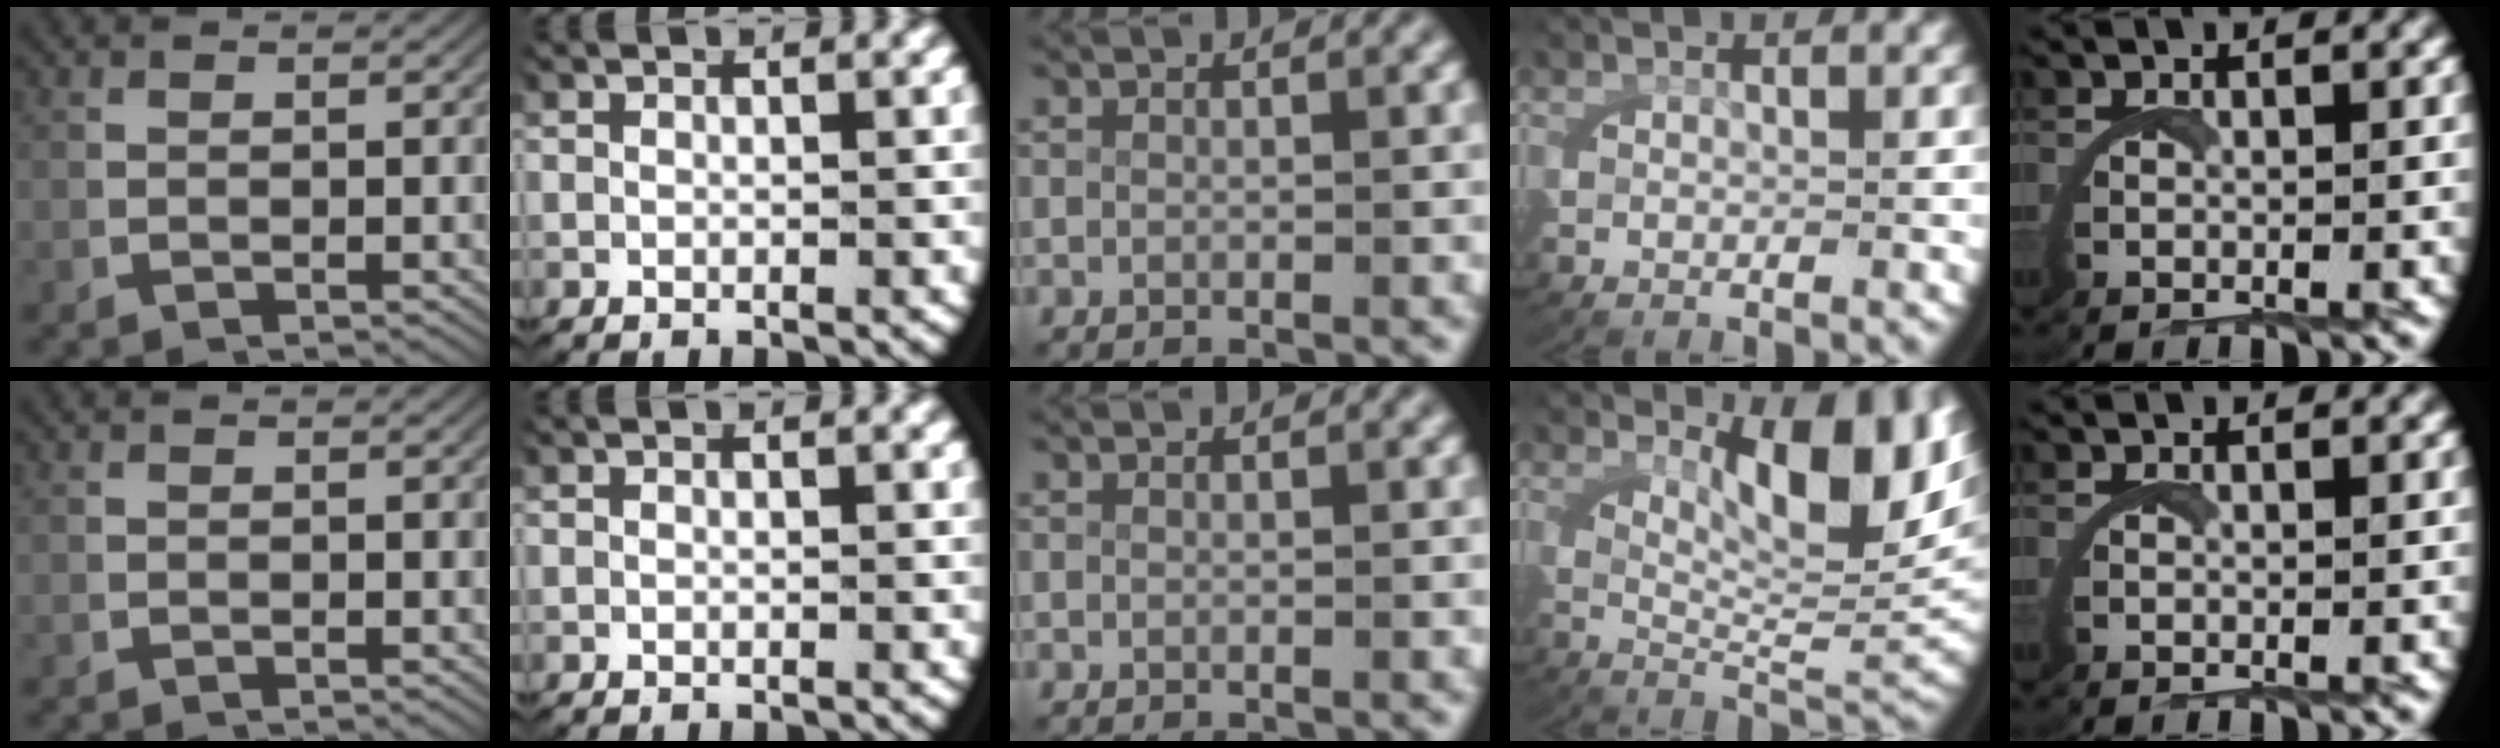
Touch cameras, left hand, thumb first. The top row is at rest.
{"ring": {"total": 9.7, "force": [3.8, 3.3, 8.4], "torque": [-0.111, -0.003, 0.061]}}